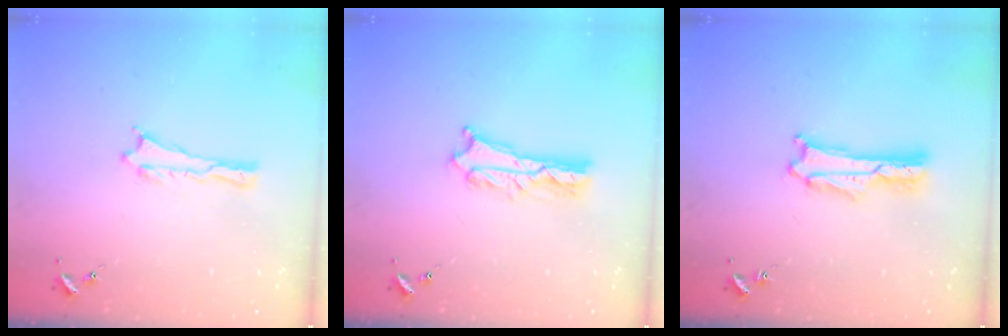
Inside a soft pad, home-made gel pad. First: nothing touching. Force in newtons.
{"total": 2.4, "press": 2.4, "slide": 0.2}
{"total": 1.4, "press": 1.4, "slide": 0.0}